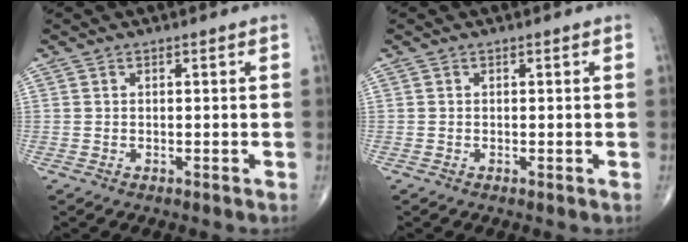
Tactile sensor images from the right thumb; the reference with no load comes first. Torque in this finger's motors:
{"motor_torque": [2.25, 2.08, -0.04, -0.13, 0.02]}